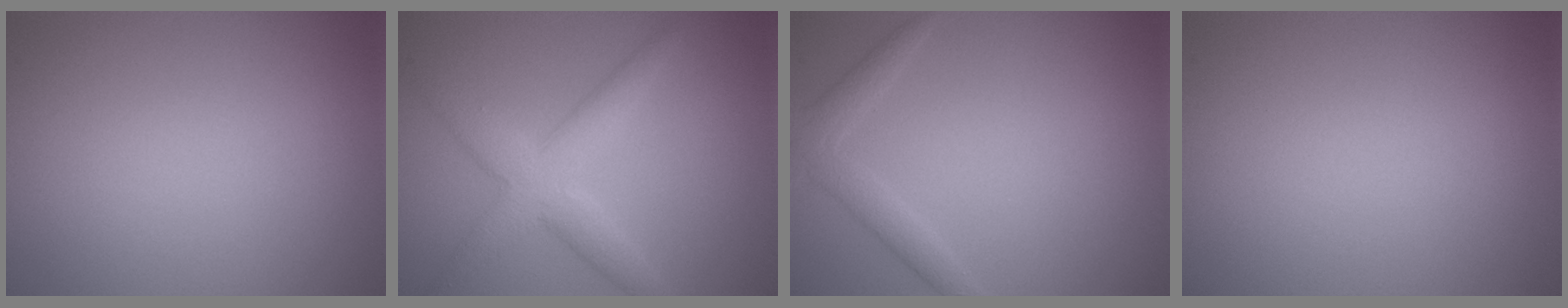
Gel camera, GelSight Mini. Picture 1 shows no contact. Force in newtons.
{"total": 4.4, "press": 4.4, "slide": 0.2}
{"total": 2.2, "press": 2.2, "slide": 0.1}
{"total": 0.0}